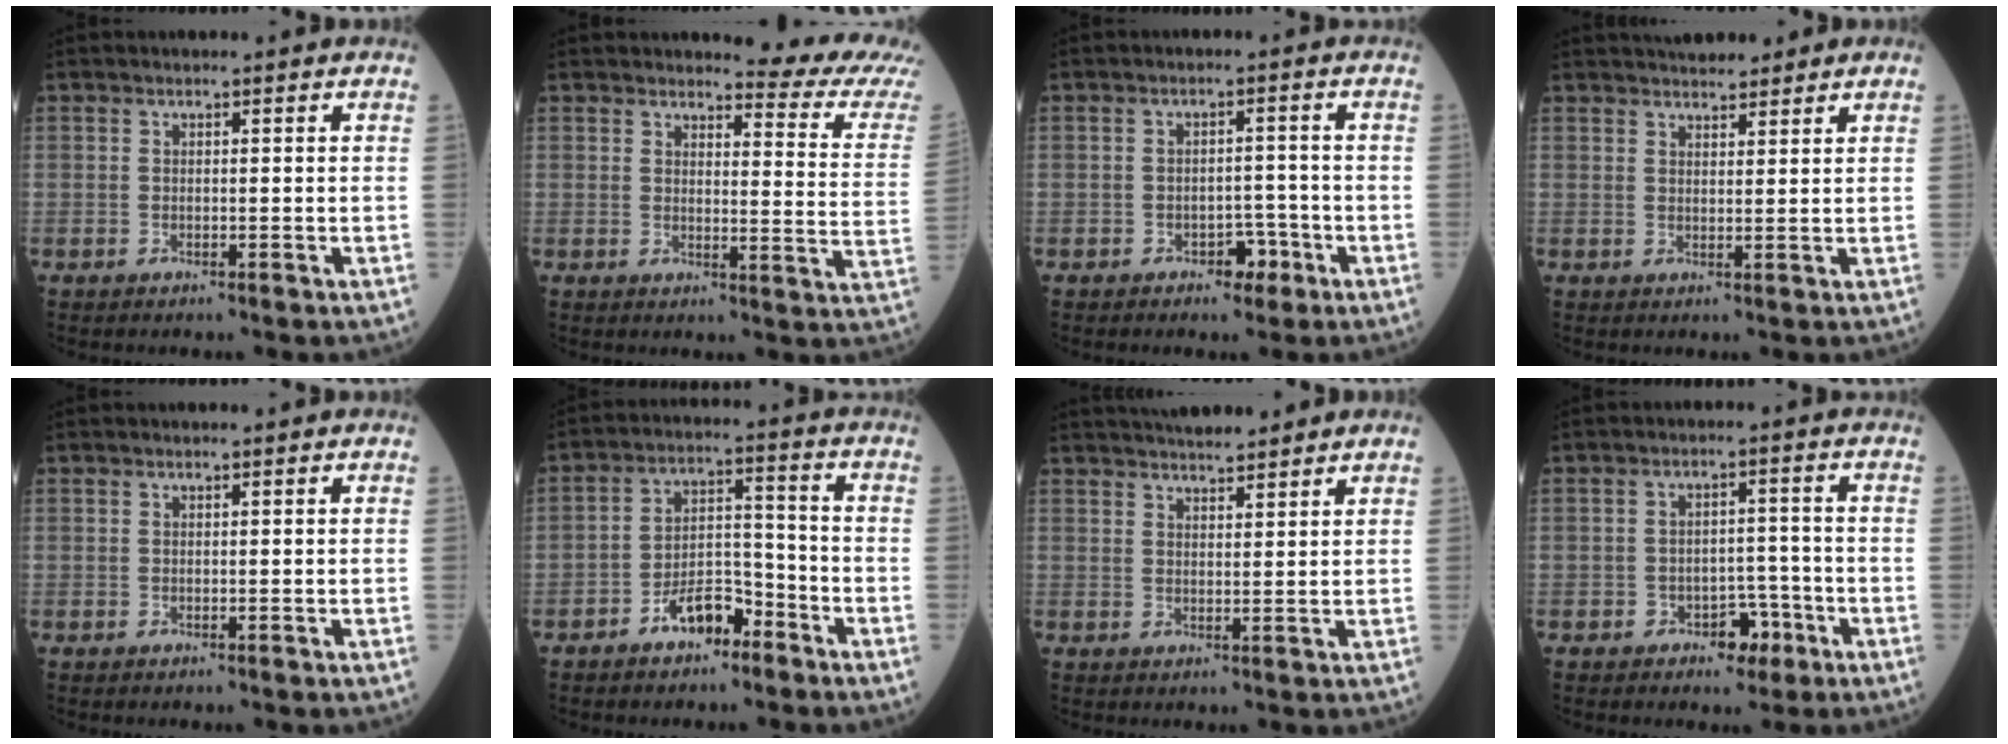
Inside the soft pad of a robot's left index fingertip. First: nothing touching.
{"total": 10.2, "force": [10.0, -1.0, 1.7], "torque": [-0.015, -0.086, 0.098]}
{"total": 3.2, "force": [-1.9, 1.9, 1.7], "torque": [-0.015, 0.008, -0.026]}
{"total": 6.1, "force": [5.5, 1.6, 2.2], "torque": [-0.024, 0.024, 0.077]}
{"total": 0.0}
{"total": 6.9, "force": [-4.6, 3.2, 4.1], "torque": [-0.071, 0.019, -0.084]}
{"total": 7.8, "force": [7.2, 0.7, 3.0], "torque": [-0.044, 0.021, 0.105]}
{"total": 4.3, "force": [-2.5, 2.8, 2.2], "torque": [-0.022, 0.014, -0.034]}